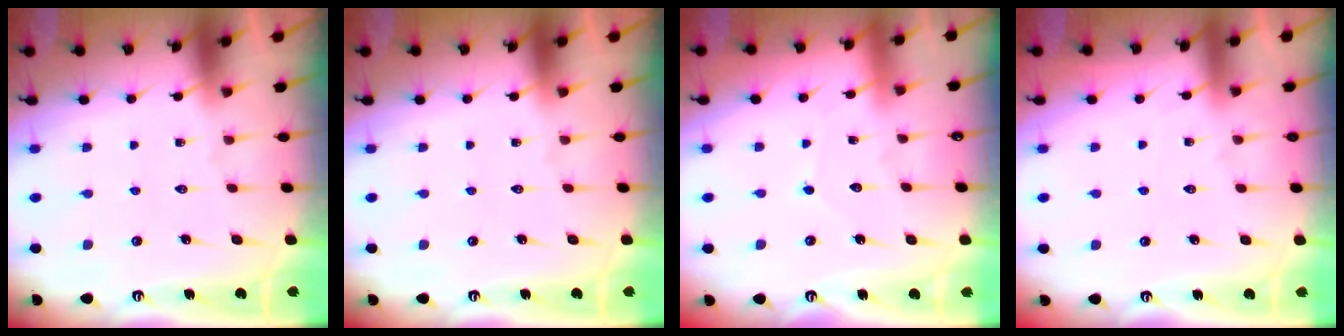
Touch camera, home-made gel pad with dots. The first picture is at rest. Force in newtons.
{"total": 0.0}
{"total": 4.3, "press": 4.3, "slide": 0.2}
{"total": 3.1, "press": 3.1, "slide": 0.4}